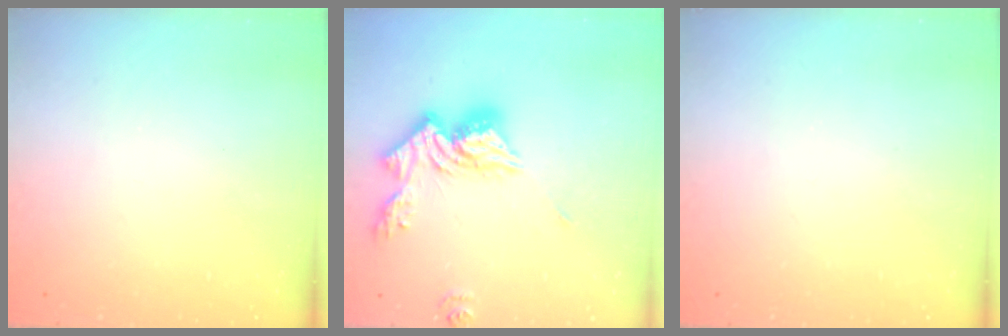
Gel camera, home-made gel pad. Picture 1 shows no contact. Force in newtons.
{"total": 14.4, "press": 14.4, "slide": 1.5}
{"total": 0.0}